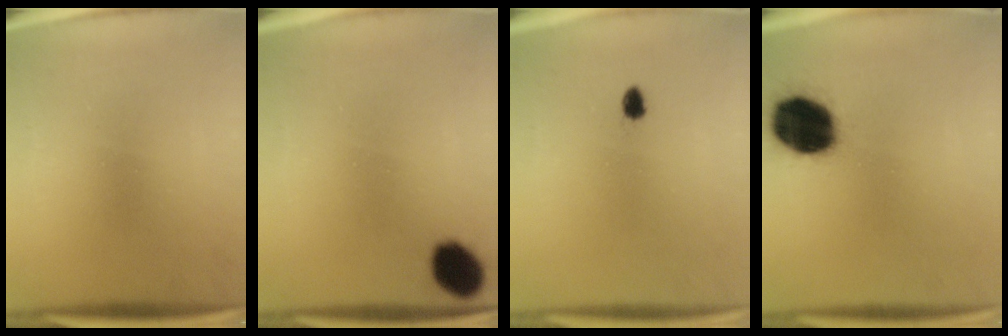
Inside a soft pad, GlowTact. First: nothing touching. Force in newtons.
{"total": 7.7}
{"total": 1.4}
{"total": 18.5}